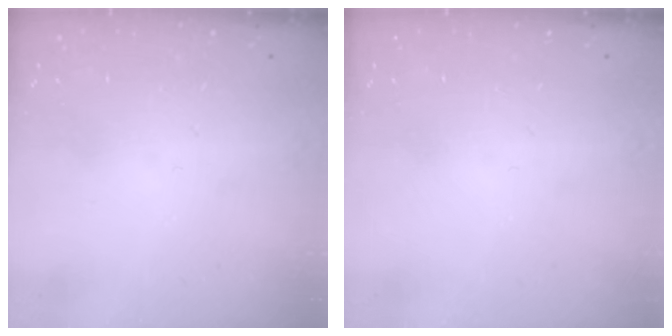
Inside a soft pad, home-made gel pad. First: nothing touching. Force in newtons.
{"total": 0.0}